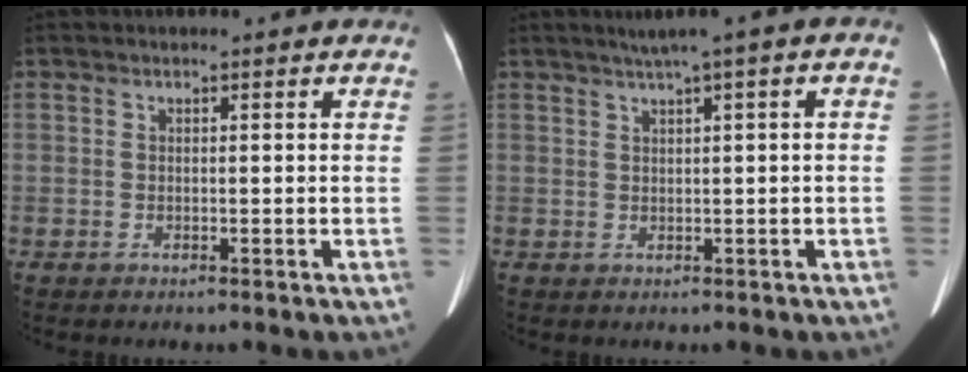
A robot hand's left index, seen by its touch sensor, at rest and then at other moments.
{"total": 3.9, "force": [1.5, 0.0, 3.6], "torque": [-0.052, 0.020, 0.022]}